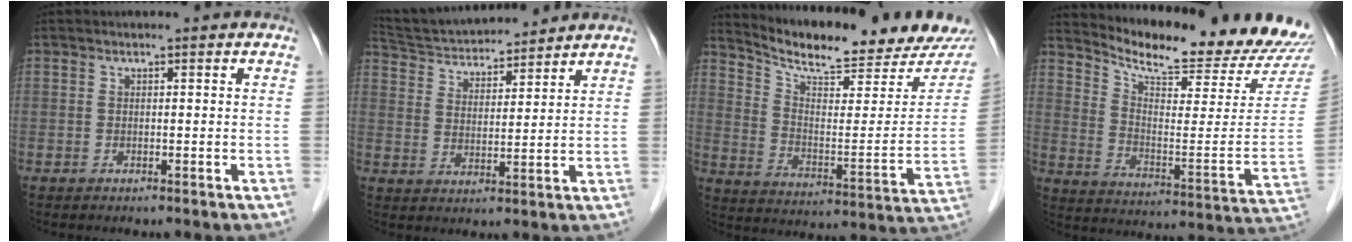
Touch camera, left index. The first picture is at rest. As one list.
[{"total": 13.4, "force": [12.7, 2.0, 4.1], "torque": [-0.078, 0.026, 0.217]}, {"total": 20.2, "force": [18.8, 1.5, 7.2], "torque": [-0.119, -0.070, 0.259]}, {"total": 21.3, "force": [20.5, 1.4, 5.4], "torque": [-0.098, -0.112, 0.266]}]